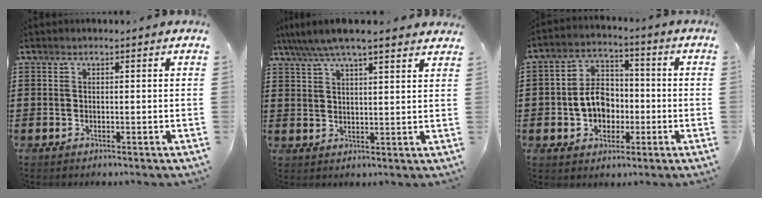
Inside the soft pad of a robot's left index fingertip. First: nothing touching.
{"total": 5.6, "force": [4.7, 0.6, 2.9], "torque": [-0.070, -0.010, 0.083]}
{"total": 7.2, "force": [-1.1, 5.7, 4.2], "torque": [-0.093, 0.011, -0.026]}